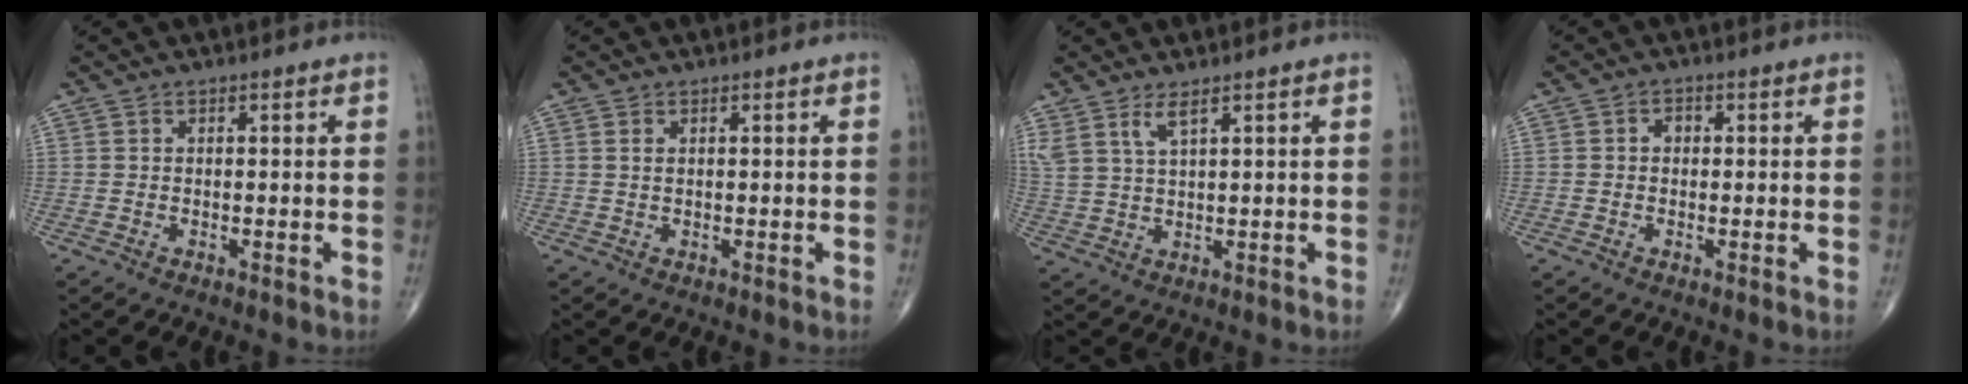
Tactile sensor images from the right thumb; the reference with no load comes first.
{"total": 0.9, "force": [0.4, 0.5, 0.7], "torque": [-0.017, 0.003, 0.011]}
{"total": 4.5, "force": [3.0, 1.1, 3.2], "torque": [-0.073, -0.014, 0.068]}
{"total": 1.6, "force": [0.1, 1.3, 1.0], "torque": [-0.007, 0.005, -0.003]}